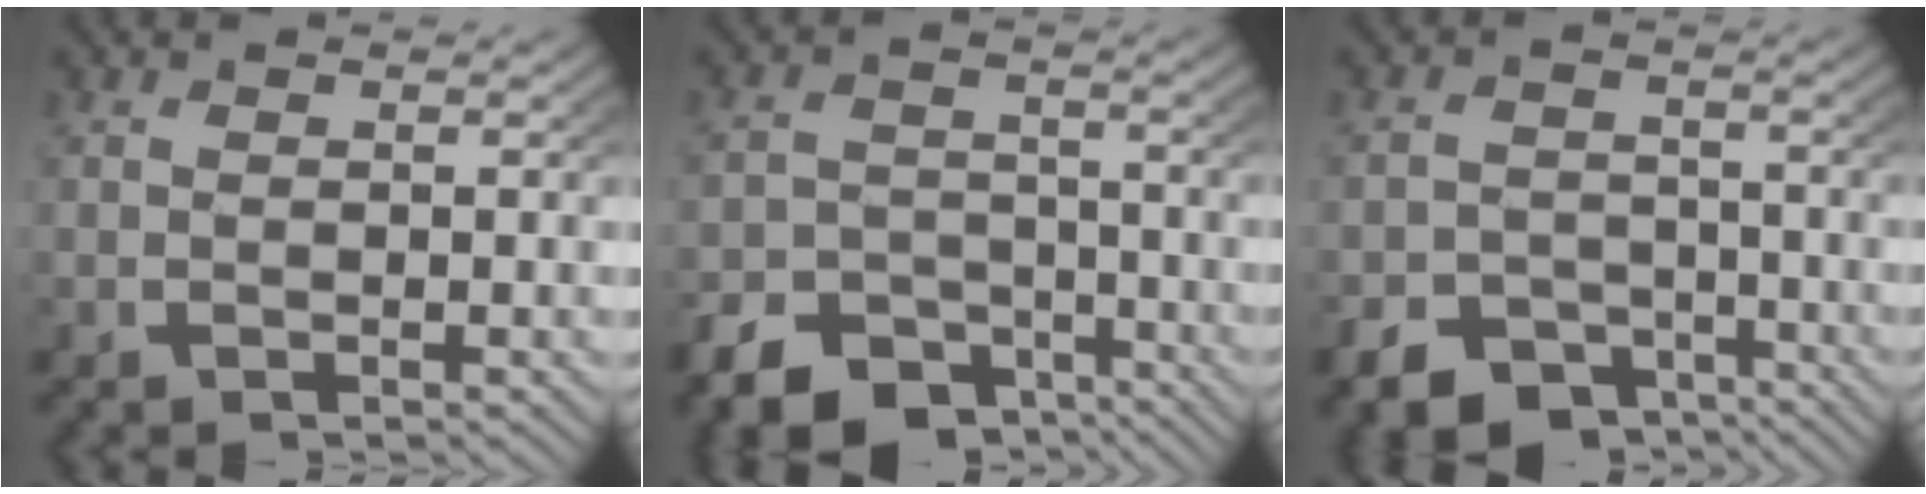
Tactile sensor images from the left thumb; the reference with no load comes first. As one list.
[{"total": 8.9, "force": [-6.4, 5.5, 2.9], "torque": [-0.038, -0.031, -0.105]}, {"total": 8.0, "force": [-5.6, 5.2, 2.5], "torque": [-0.028, -0.028, -0.093]}]